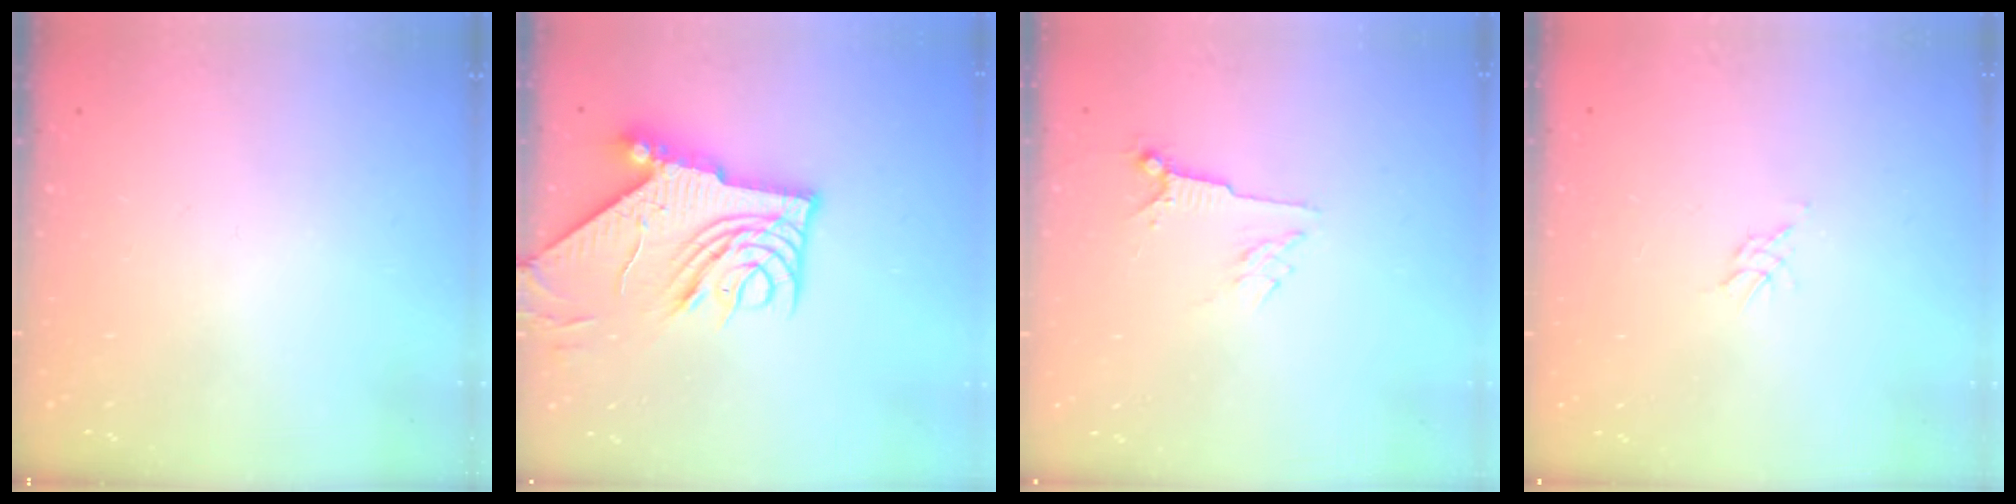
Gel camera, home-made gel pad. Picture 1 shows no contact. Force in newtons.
{"total": 14.4, "press": 14.4, "slide": 1.3}
{"total": 4.1, "press": 4.0, "slide": 0.5}
{"total": 1.4, "press": 1.4, "slide": 0.2}